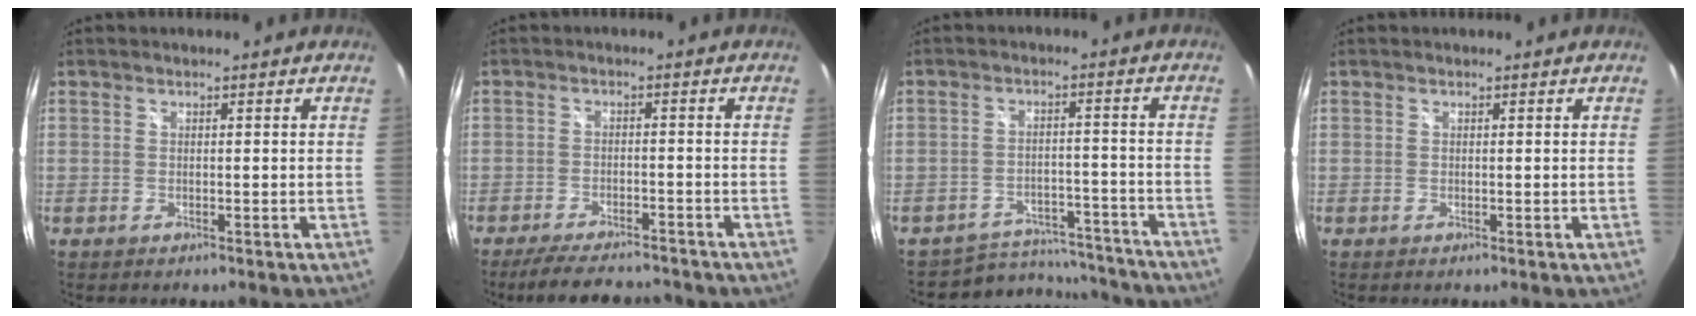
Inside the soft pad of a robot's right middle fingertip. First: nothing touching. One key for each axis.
{"total": 10.9, "fx": -9.4, "fy": 2.8, "fz": 4.8, "tx": -0.102, "ty": -0.015, "tz": -0.140}
{"total": 14.2, "fx": -13.2, "fy": 4.7, "fz": 1.8, "tx": -0.044, "ty": 0.026, "tz": -0.172}
{"total": 0.0}